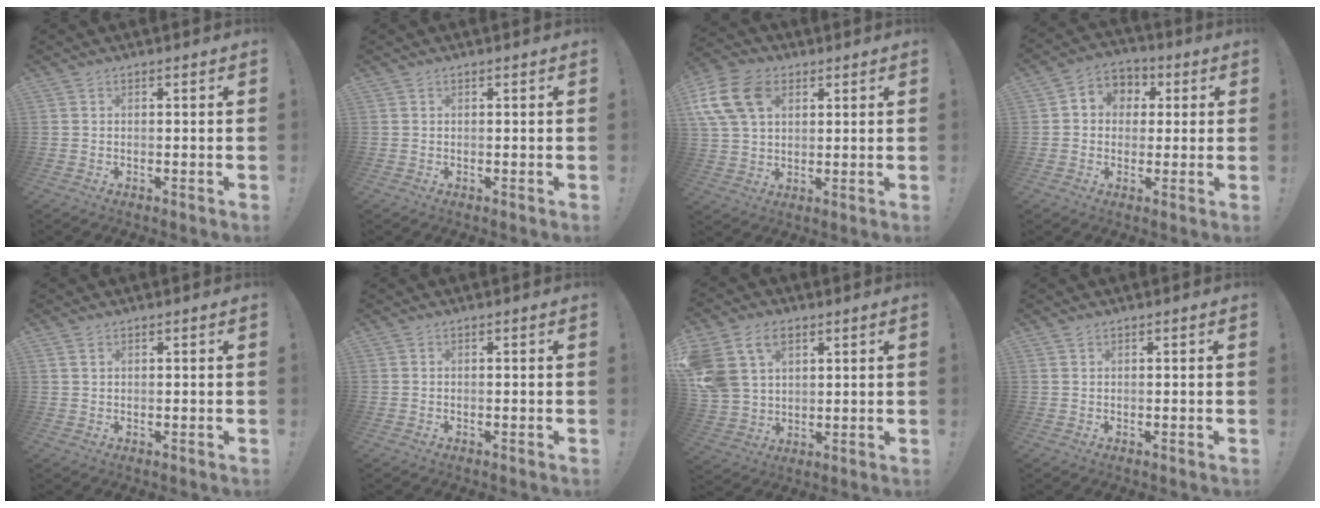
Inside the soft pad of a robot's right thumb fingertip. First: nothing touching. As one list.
[{"total": 0.0}, {"total": 14.8, "force": [5.6, 10.3, 9.0], "torque": [-0.193, -0.014, 0.111]}, {"total": 6.4, "force": [0.0, 6.1, 2.0], "torque": [-0.030, 0.006, 0.004]}, {"total": 1.7, "force": [1.0, 0.9, 1.0], "torque": [-0.015, 0.000, 0.018]}, {"total": 0.0}, {"total": 13.7, "force": [6.8, 9.4, 7.2], "torque": [-0.139, -0.026, 0.134]}, {"total": 1.0, "force": [0.8, 0.4, 0.5], "torque": [-0.012, 0.000, 0.015]}]